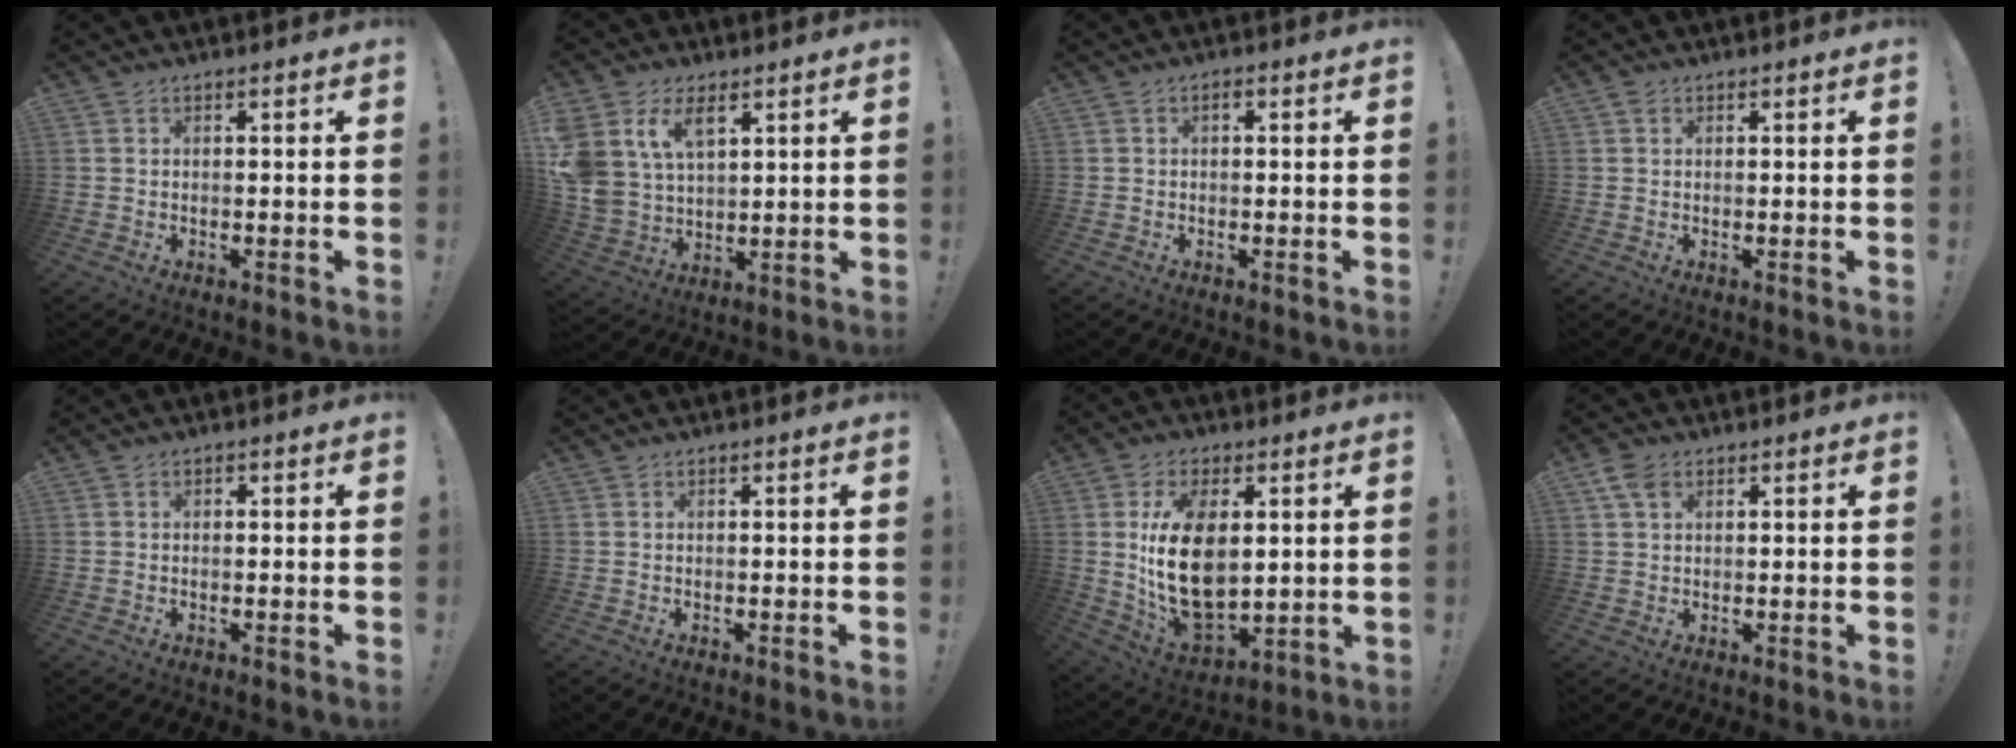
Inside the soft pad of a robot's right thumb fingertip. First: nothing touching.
{"total": 12.1, "force": [6.4, 7.8, 6.6], "torque": [-0.146, -0.028, 0.129]}
{"total": 0.9, "force": [-0.4, 0.5, 0.7], "torque": [-0.020, 0.006, -0.006]}
{"total": 0.6, "force": [0.4, 0.5, 0.0], "torque": [0.002, 0.000, 0.007]}
{"total": 0.5, "force": [-0.3, 0.4, 0.2], "torque": [-0.010, 0.004, -0.004]}
{"total": 0.0}
{"total": 19.4, "force": [3.0, 11.7, 15.1], "torque": [-0.280, -0.027, 0.055]}
{"total": 4.7, "force": [2.2, 3.0, 2.8], "torque": [-0.055, 0.003, 0.044]}